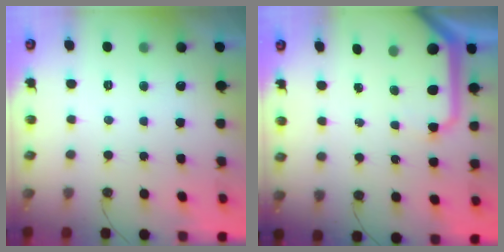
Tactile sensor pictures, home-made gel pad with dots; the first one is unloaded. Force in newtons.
{"total": 11.6, "press": 11.5, "slide": 1.4}